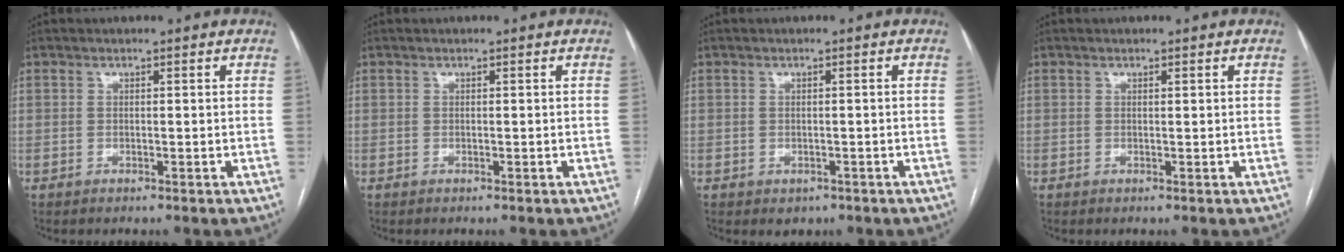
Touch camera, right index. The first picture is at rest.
{"total": 0.0}
{"total": 1.7, "force": [-0.9, 1.3, 0.7], "torque": [-0.005, 0.001, -0.002]}
{"total": 0.0}